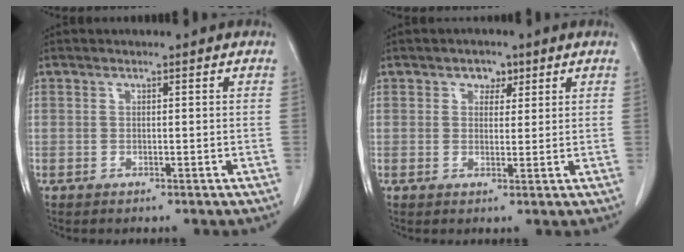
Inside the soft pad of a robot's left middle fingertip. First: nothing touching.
{"total": 2.5, "force": [1.5, 1.8, 1.1], "torque": [-0.015, 0.002, 0.022]}